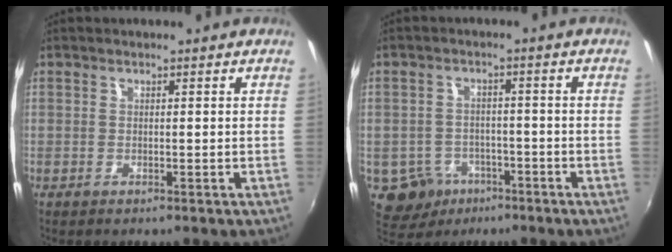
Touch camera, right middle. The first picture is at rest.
{"total": 8.1, "force": [-4.1, 6.5, 2.4], "torque": [-0.075, 0.005, -0.050]}